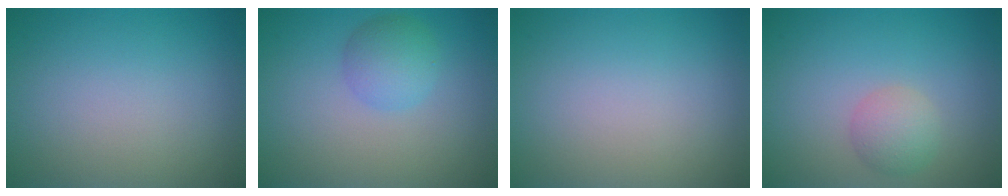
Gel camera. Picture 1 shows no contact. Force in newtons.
{"total": 2.8, "press": 2.8, "slide": 0.1}
{"total": 0.0}
{"total": 2.2, "press": 2.2, "slide": 0.1}